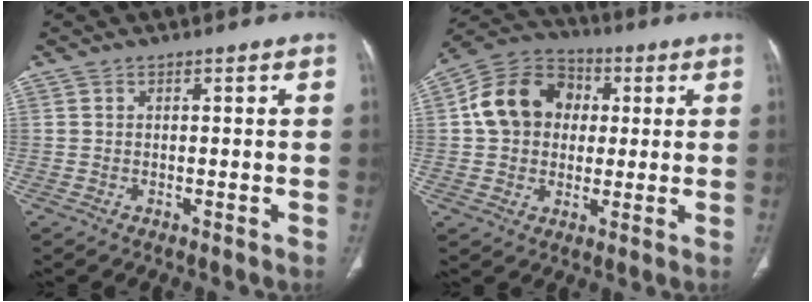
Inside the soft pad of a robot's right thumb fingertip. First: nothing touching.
{"total": 13.8, "force": [1.9, 11.3, 7.7], "torque": [-0.116, 0.020, 0.023]}